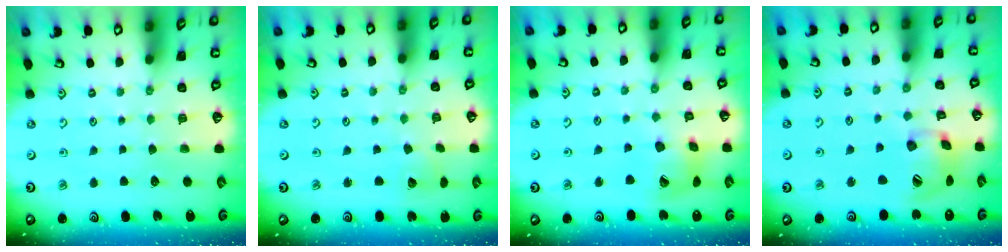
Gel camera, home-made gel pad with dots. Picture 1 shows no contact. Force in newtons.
{"total": 5.7, "press": 5.7, "slide": 0.3}
{"total": 13.3, "press": 13.1, "slide": 2.2}
{"total": 15.3, "press": 15.1, "slide": 2.4}